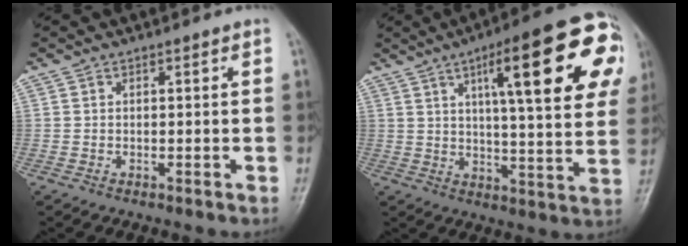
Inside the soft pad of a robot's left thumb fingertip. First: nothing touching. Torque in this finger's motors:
{"motor_torque": [2.55, 2.46, 2.18, -0.59, 0.42]}